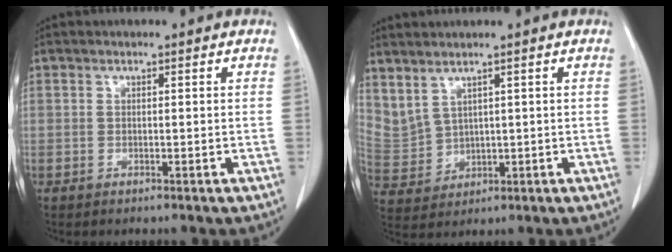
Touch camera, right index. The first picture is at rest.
{"total": 6.8, "force": [4.6, 3.7, 3.5], "torque": [-0.089, 0.003, 0.120]}